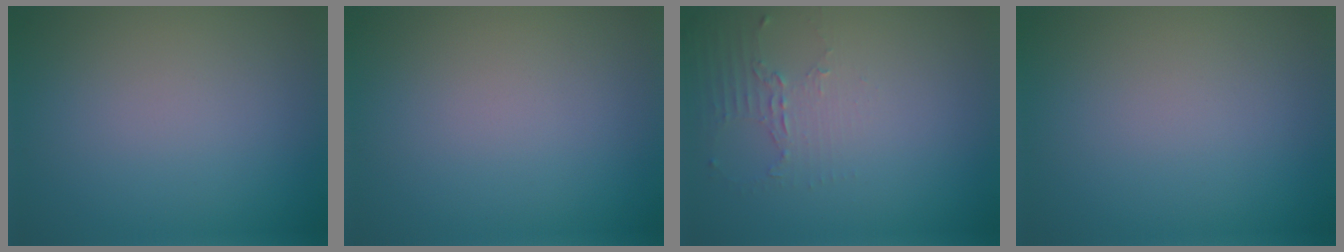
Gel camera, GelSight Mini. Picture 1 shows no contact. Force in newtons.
{"total": 0.0}
{"total": 2.2, "press": 1.6, "slide": 1.5}
{"total": 0.0}